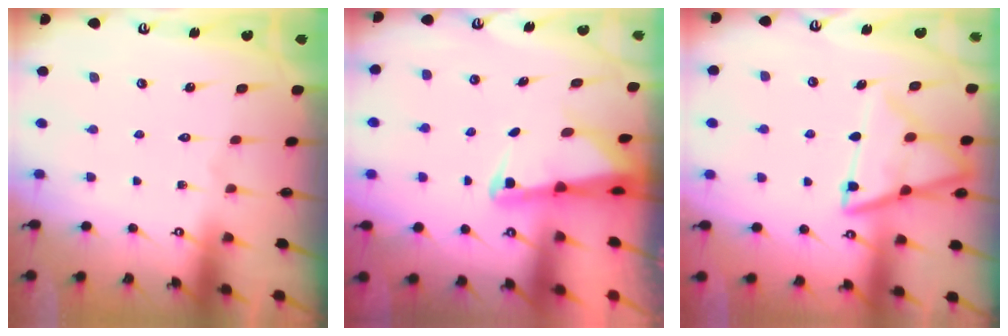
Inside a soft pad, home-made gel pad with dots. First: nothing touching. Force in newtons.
{"total": 2.7, "press": 2.7, "slide": 0.5}
{"total": 13.9, "press": 13.8, "slide": 1.5}